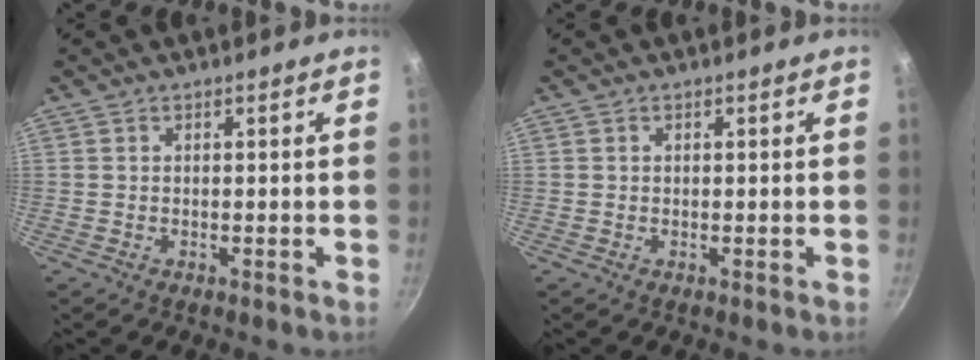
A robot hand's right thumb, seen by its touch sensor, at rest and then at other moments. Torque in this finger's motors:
{"motor_torque": [-0.11, -0.08, -0.09, 0.13, 0.08]}